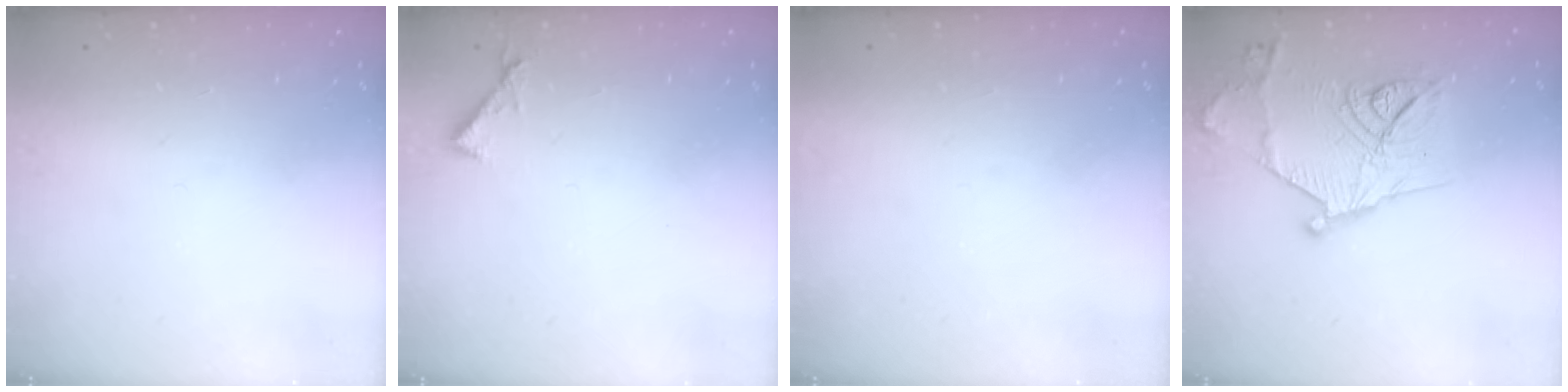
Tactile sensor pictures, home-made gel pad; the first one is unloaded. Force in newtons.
{"total": 4.2, "press": 4.2, "slide": 0.4}
{"total": 1.6, "press": 1.6, "slide": 0.1}
{"total": 17.2, "press": 17.1, "slide": 1.9}